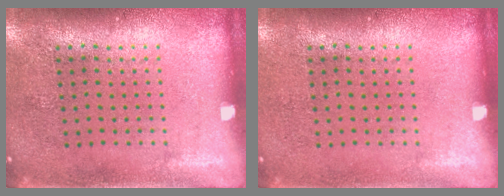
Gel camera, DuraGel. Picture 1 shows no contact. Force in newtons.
{"total": 0.0}